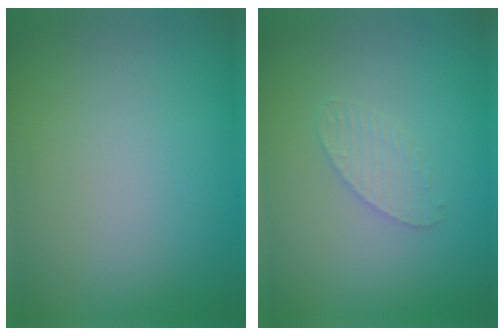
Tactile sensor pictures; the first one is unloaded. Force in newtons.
{"total": 1.6, "press": 1.6, "slide": 0.1}